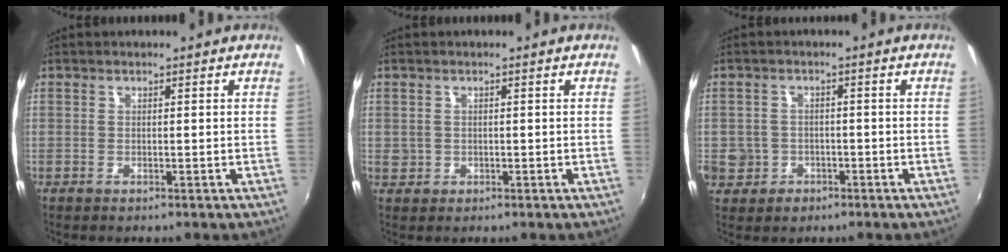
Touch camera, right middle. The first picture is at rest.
{"total": 2.3, "force": [0.0, 2.2, 0.6], "torque": [-0.010, 0.000, 0.002]}
{"total": 8.3, "force": [-2.1, 7.6, 2.5], "torque": [-0.094, 0.010, -0.023]}